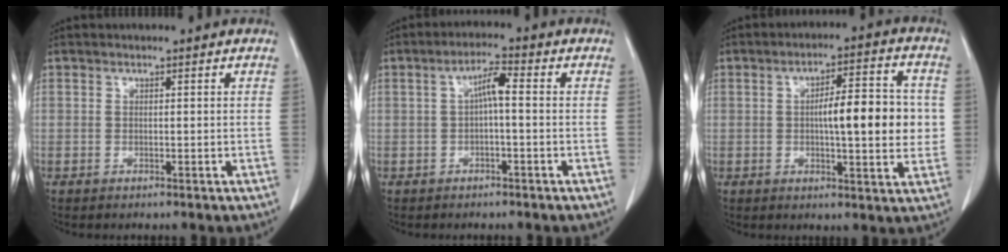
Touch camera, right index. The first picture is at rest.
{"total": 3.8, "force": [0.0, 0.6, 3.7], "torque": [-0.066, 0.013, 0.000]}
{"total": 11.1, "force": [0.2, 2.7, 10.8], "torque": [-0.156, 0.018, 0.002]}